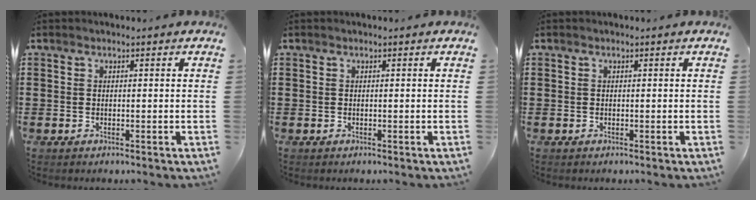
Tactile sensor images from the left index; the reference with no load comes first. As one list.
[{"total": 0.0}, {"total": 0.0}]